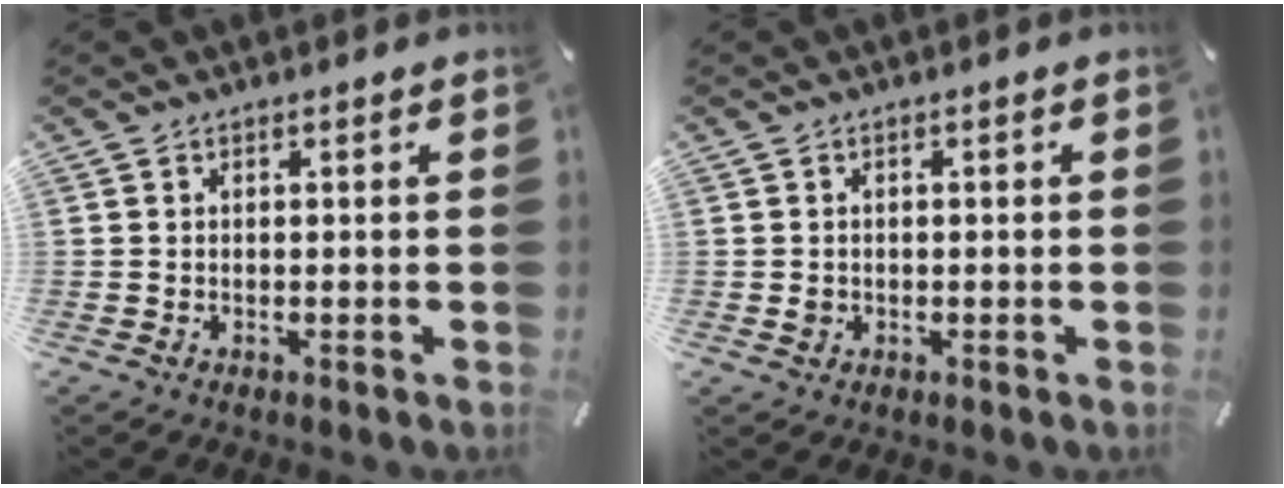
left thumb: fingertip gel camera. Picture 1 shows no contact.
{"total": 1.5, "force": [-0.3, 1.3, 0.6], "torque": [-0.011, 0.004, -0.008]}